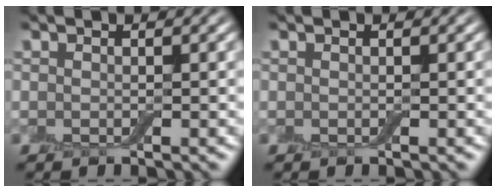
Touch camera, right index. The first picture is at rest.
{"total": 0.0}